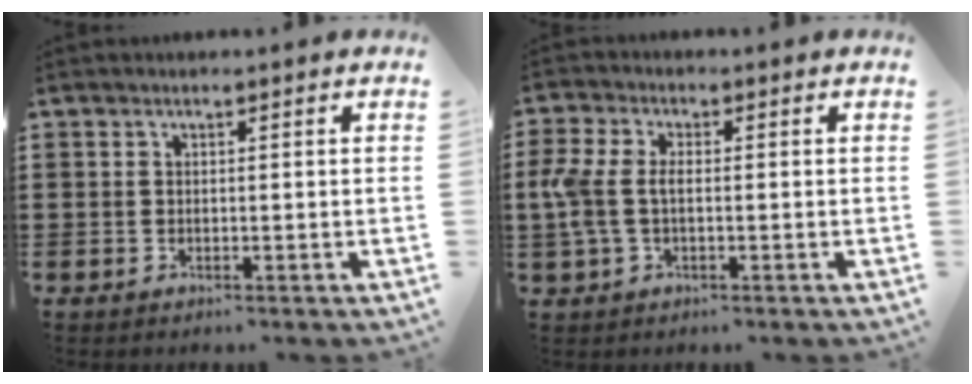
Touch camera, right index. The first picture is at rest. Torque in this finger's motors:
{"motor_torque": [1.02, 0.23, 0.33, 0.13]}